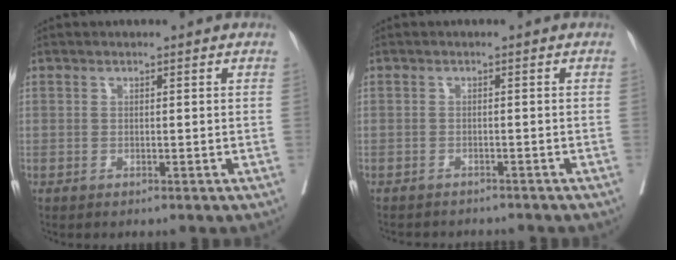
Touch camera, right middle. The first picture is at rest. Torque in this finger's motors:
{"motor_torque": [0.02, -0.12, 0.00, 0.01]}